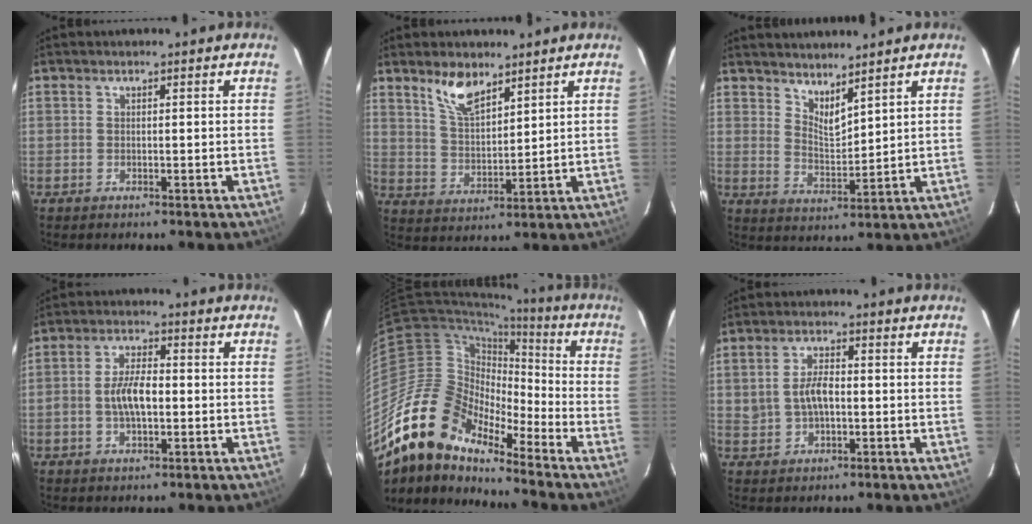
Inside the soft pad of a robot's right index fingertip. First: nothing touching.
{"total": 7.6, "force": [5.5, 2.9, 4.4], "torque": [-0.079, 0.005, 0.112]}
{"total": 5.5, "force": [4.7, 1.4, 2.5], "torque": [-0.037, -0.008, 0.085]}
{"total": 6.5, "force": [-0.9, 3.0, 5.6], "torque": [-0.111, 0.007, -0.013]}
{"total": 17.7, "force": [-14.0, 7.2, 8.0], "torque": [-0.142, 0.003, -0.278]}
{"total": 5.3, "force": [-0.2, 3.1, 4.4], "torque": [-0.088, 0.007, 0.005]}